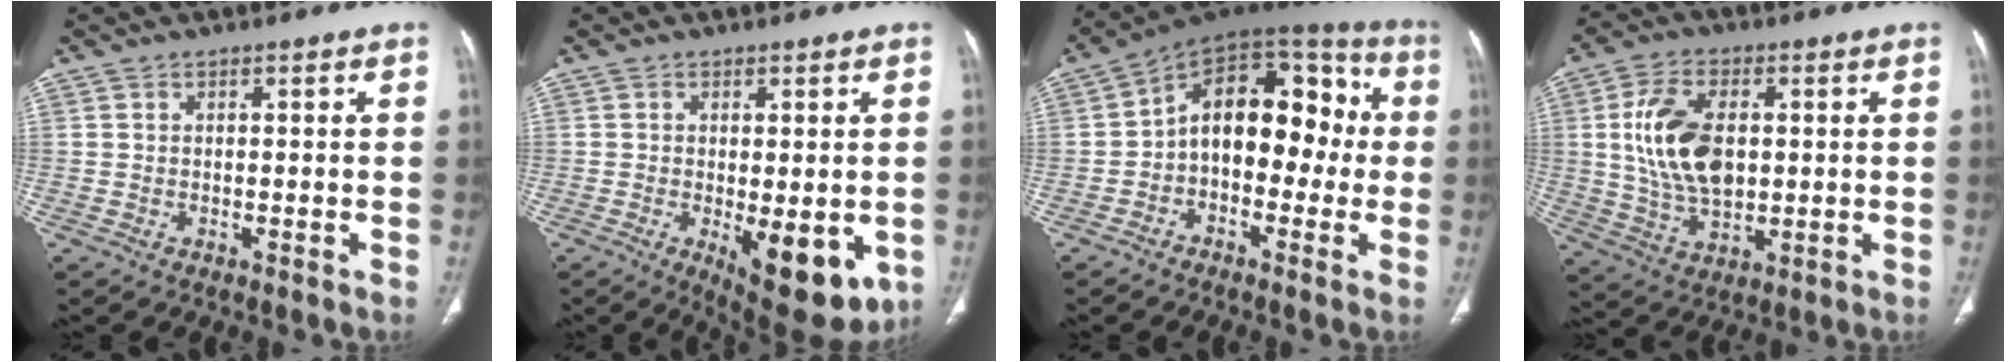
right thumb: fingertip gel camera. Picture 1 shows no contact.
{"total": 12.1, "force": [-3.3, 4.9, 10.5], "torque": [-0.125, -0.021, -0.032]}
{"total": 16.5, "force": [-0.6, 10.4, 12.8], "torque": [-0.140, 0.058, -0.026]}
{"total": 13.7, "force": [1.6, 8.0, 10.9], "torque": [-0.200, -0.004, 0.037]}